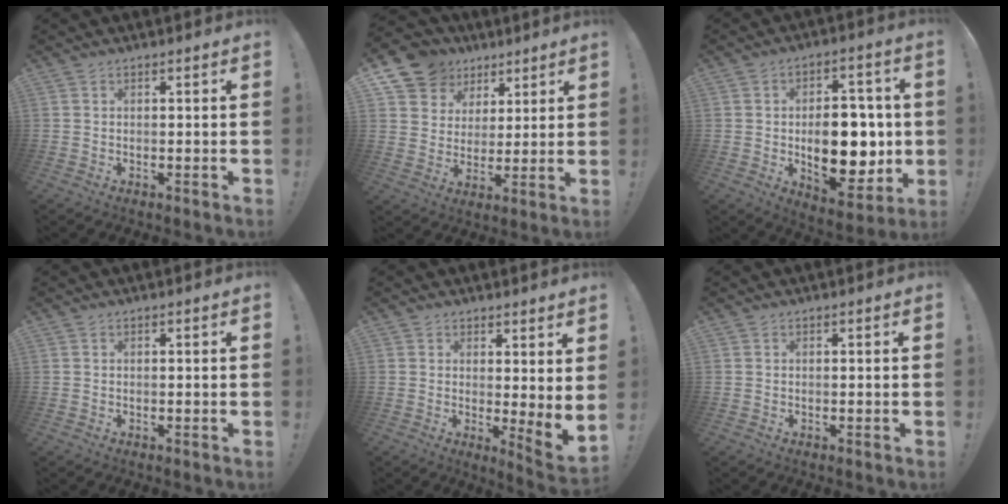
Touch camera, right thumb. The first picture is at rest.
{"total": 11.1, "force": [6.4, 8.7, 2.6], "torque": [-0.037, -0.046, 0.128]}
{"total": 18.6, "force": [-1.4, 11.2, 14.8], "torque": [-0.212, 0.000, -0.012]}
{"total": 0.0}
{"total": 3.9, "force": [1.9, 0.1, 3.4], "torque": [-0.041, -0.033, 0.036]}
{"total": 0.0}